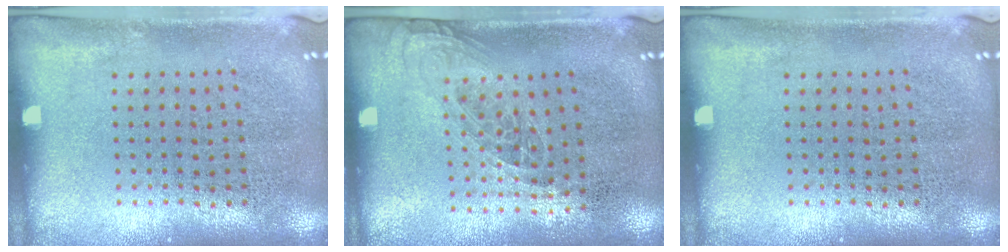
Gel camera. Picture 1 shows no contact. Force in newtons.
{"total": 1.1, "press": 0.9, "slide": 0.6}
{"total": 0.0}